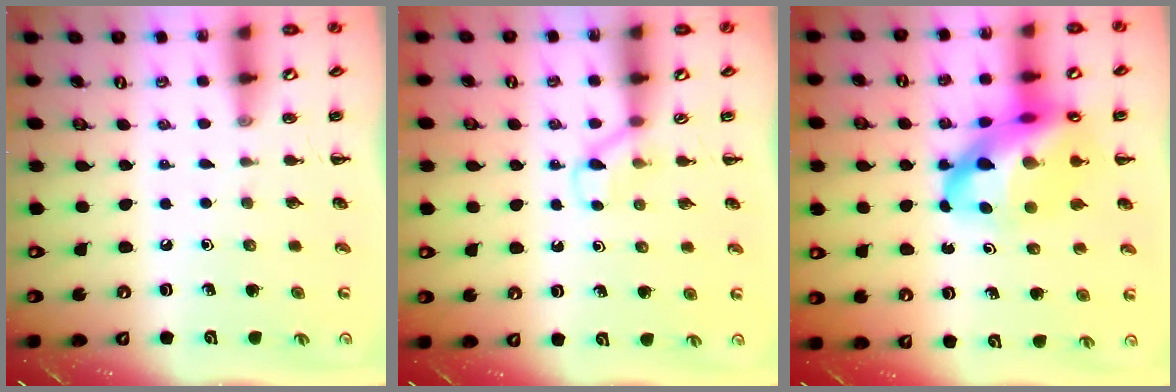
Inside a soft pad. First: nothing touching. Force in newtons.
{"total": 4.0, "press": 3.7, "slide": 1.5}
{"total": 19.6, "press": 19.0, "slide": 4.7}